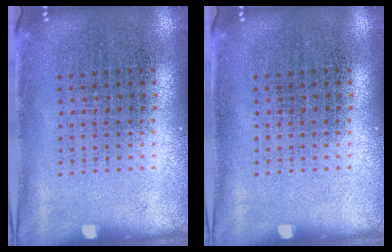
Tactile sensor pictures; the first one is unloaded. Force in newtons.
{"total": 0.0}